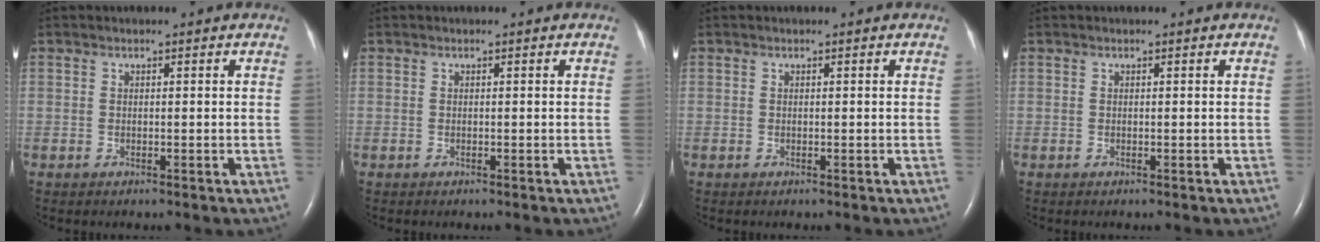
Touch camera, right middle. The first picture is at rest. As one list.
[{"total": 0.0}, {"total": 0.0}, {"total": 0.0}]